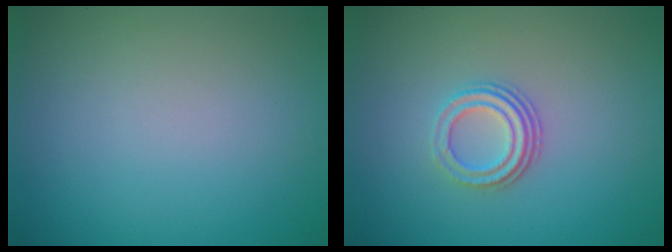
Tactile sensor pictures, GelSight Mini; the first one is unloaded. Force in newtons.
{"total": 2.9, "press": 2.2, "slide": 2.0}